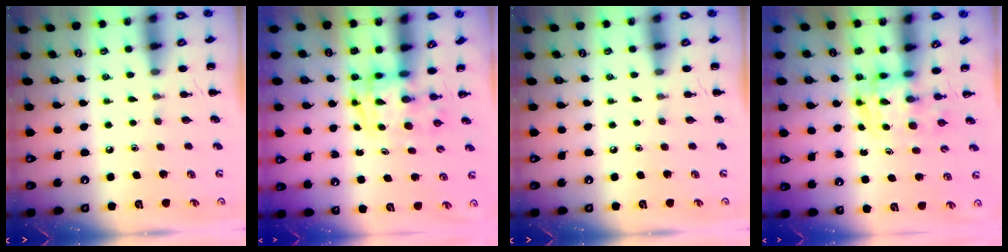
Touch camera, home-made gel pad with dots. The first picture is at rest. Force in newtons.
{"total": 3.3, "press": 3.2, "slide": 0.6}
{"total": 0.0}
{"total": 3.6, "press": 3.6, "slide": 0.6}